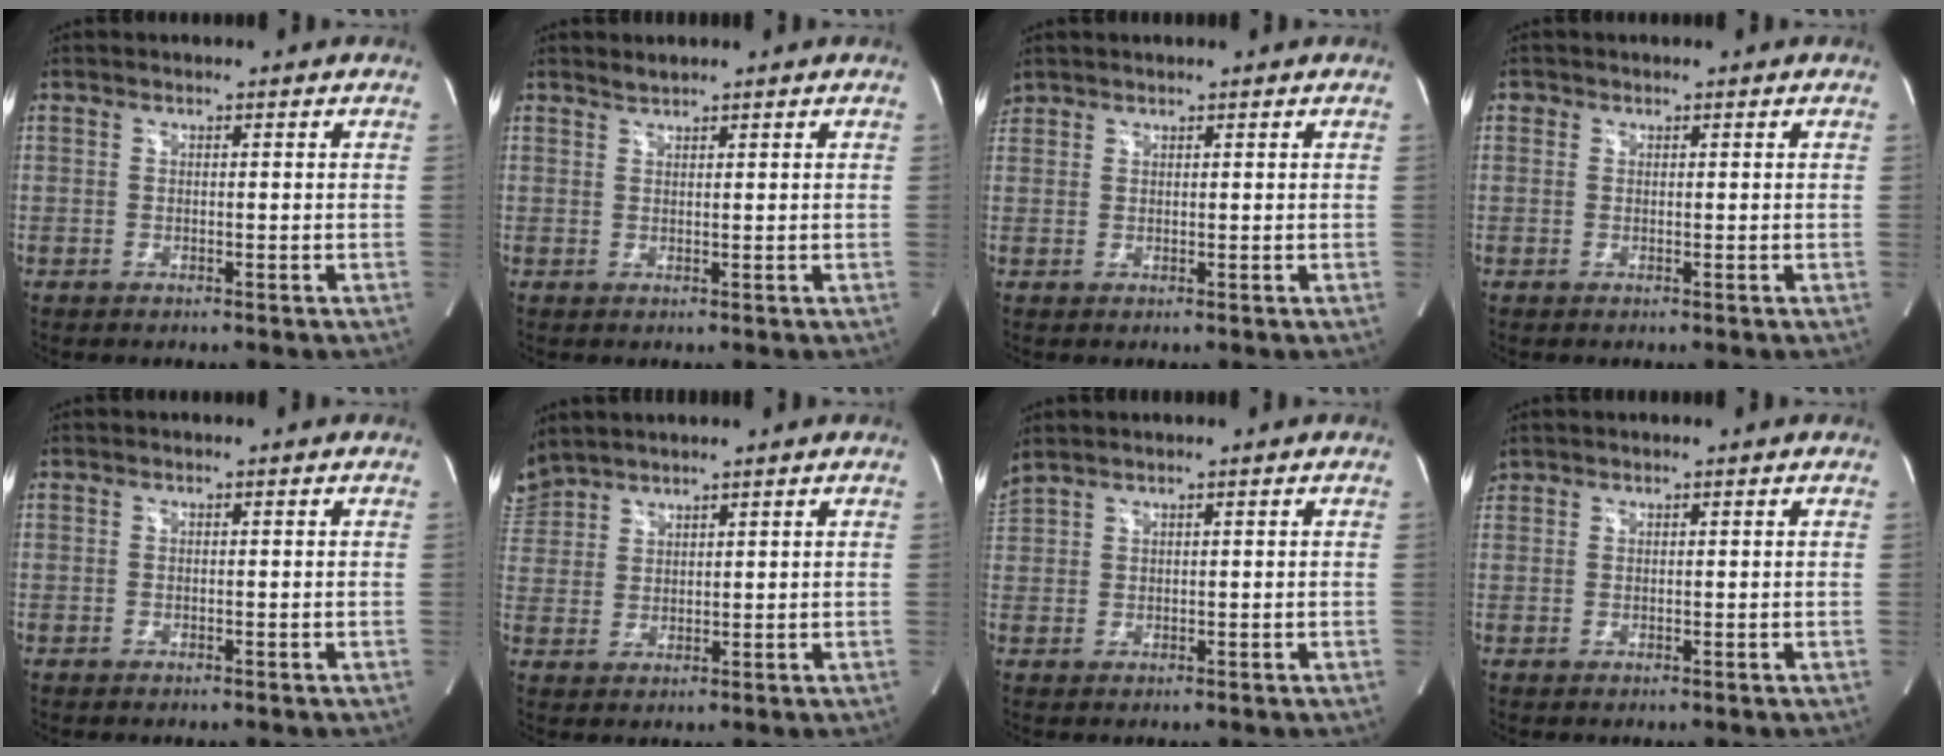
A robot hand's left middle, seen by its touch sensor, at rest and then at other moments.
{"total": 1.1, "force": [1.1, -0.1, 0.0], "torque": [-0.009, 0.000, 0.025]}
{"total": 1.6, "force": [1.5, 0.6, 0.0], "torque": [-0.006, 0.018, 0.033]}
{"total": 0.5, "force": [0.3, 0.4, 0.0], "torque": [0.003, 0.000, 0.004]}
{"total": 0.0}
{"total": 5.5, "force": [5.3, 1.5, 0.5], "torque": [-0.017, 0.024, 0.109]}
{"total": 3.0, "force": [2.7, -0.1, 1.4], "torque": [-0.045, 0.027, 0.063]}
{"total": 1.1, "force": [1.1, 0.4, 0.0], "torque": [-0.006, 0.015, 0.024]}